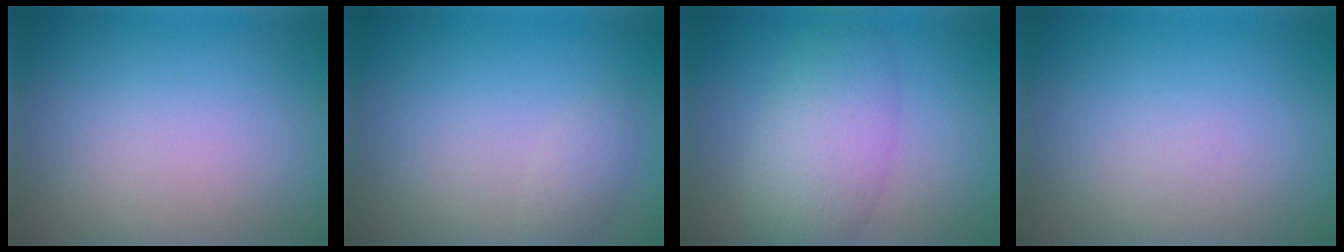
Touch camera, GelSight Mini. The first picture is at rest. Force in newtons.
{"total": 1.2, "press": 1.2, "slide": 0.1}
{"total": 5.2, "press": 5.2, "slide": 0.1}
{"total": 0.0}